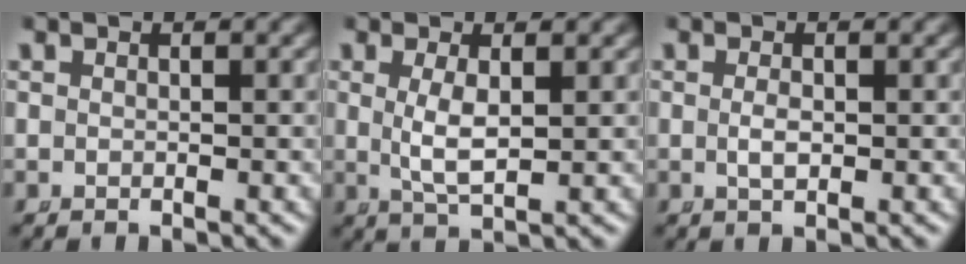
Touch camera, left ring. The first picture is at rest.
{"total": 2.9, "force": [0.2, 0.7, 2.8], "torque": [-0.062, -0.015, 0.017]}
{"total": 1.2, "force": [-0.2, 0.4, 1.1], "torque": [-0.026, -0.011, 0.003]}